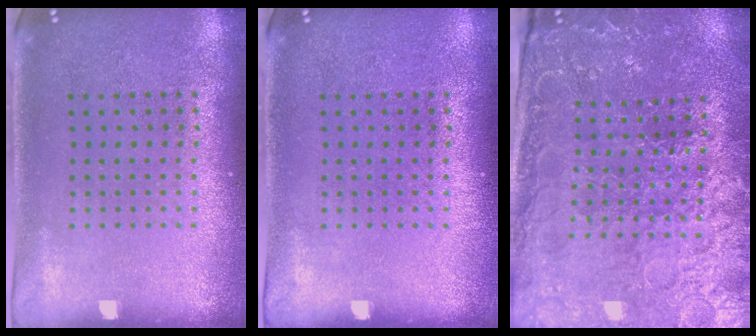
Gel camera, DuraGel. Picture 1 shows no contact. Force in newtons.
{"total": 0.0}
{"total": 3.3, "press": 3.3, "slide": 0.4}